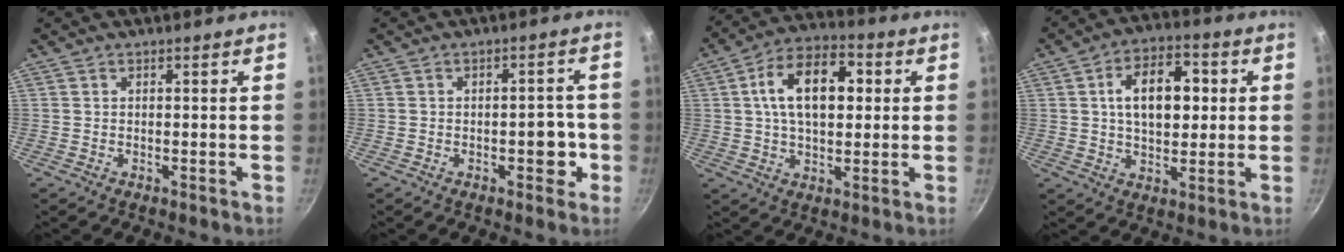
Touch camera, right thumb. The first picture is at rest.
{"total": 5.0, "force": [-1.5, 2.9, 3.8], "torque": [-0.017, 0.018, -0.020]}
{"total": 14.8, "force": [2.7, 8.9, 11.5], "torque": [-0.162, 0.019, 0.033]}
{"total": 12.8, "force": [2.0, 7.9, 9.9], "torque": [-0.124, 0.010, 0.025]}